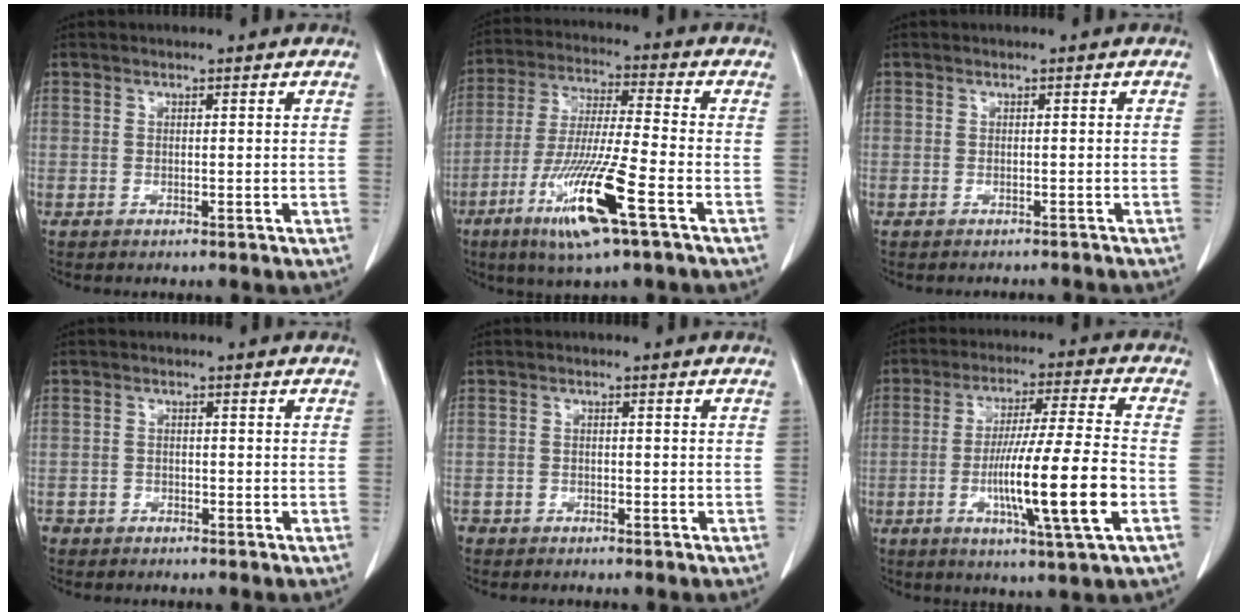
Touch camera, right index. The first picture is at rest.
{"total": 14.4, "force": [-6.7, 0.3, 12.7], "torque": [-0.257, -0.029, -0.123]}
{"total": 2.7, "force": [-2.4, 1.3, 0.1], "torque": [0.000, 0.003, -0.034]}
{"total": 2.8, "force": [-2.1, 1.8, 0.2], "torque": [-0.007, 0.004, -0.040]}
{"total": 2.7, "force": [-2.1, 1.7, 0.3], "torque": [-0.008, 0.003, -0.039]}
{"total": 14.3, "force": [-3.9, -0.6, 13.8], "torque": [-0.247, -0.011, -0.070]}